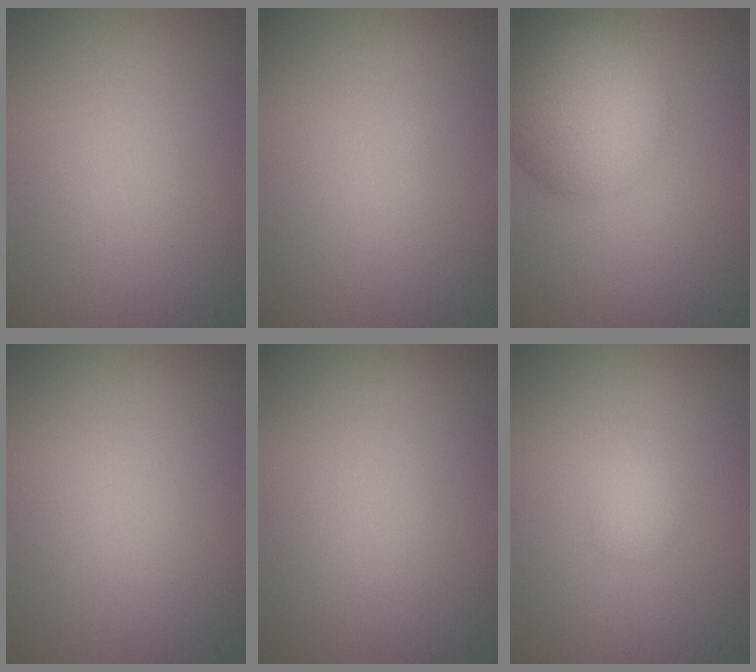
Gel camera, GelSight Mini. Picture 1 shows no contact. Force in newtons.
{"total": 0.0}
{"total": 7.8, "press": 7.8, "slide": 0.3}
{"total": 0.0}
{"total": 0.0}
{"total": 1.0, "press": 1.0, "slide": 0.0}